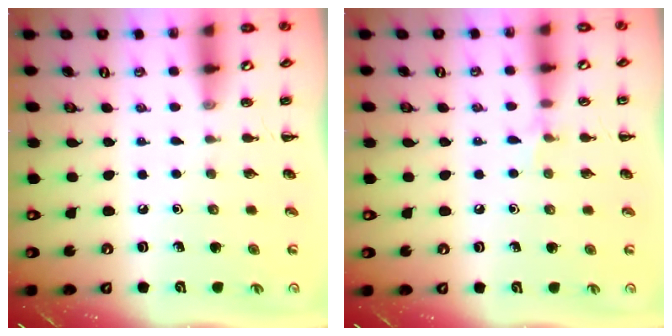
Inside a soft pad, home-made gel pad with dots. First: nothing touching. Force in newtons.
{"total": 4.3, "press": 4.1, "slide": 1.5}